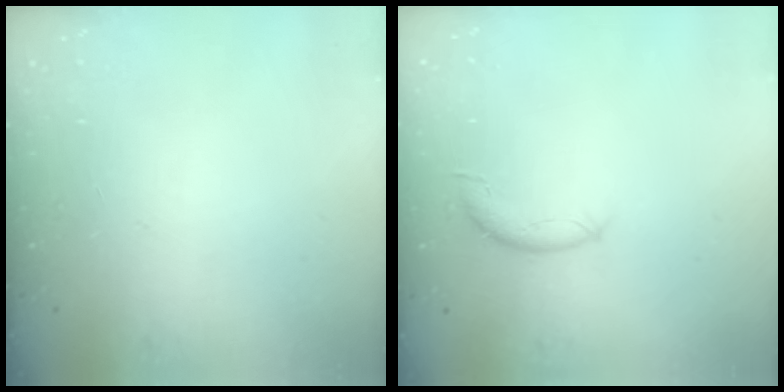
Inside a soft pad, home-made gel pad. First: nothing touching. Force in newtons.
{"total": 7.8, "press": 7.8, "slide": 0.5}